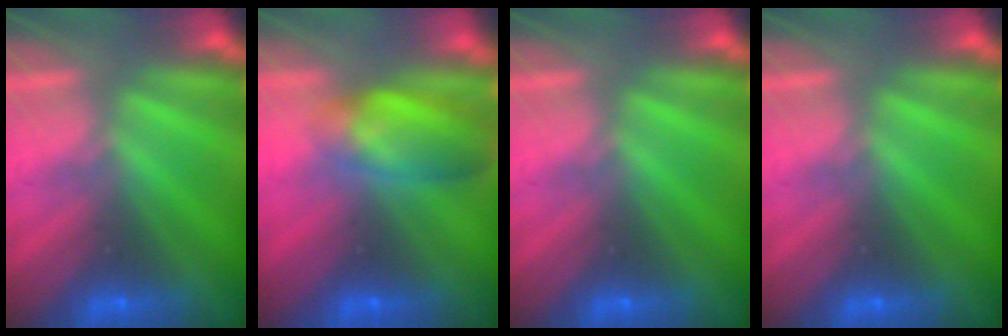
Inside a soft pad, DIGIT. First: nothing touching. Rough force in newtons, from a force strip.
{"total": 7.1}
{"total": 0.0}
{"total": 0.0}